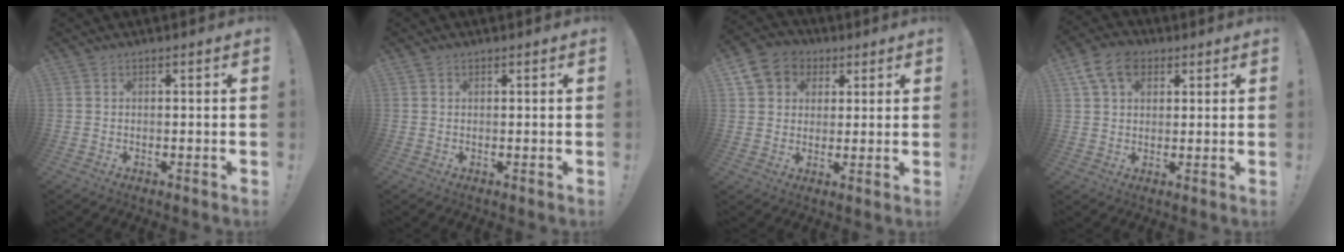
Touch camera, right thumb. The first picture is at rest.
{"total": 0.6, "force": [0.4, 0.5, 0.1], "torque": [0.003, -0.001, 0.007]}
{"total": 8.9, "force": [3.2, 7.8, 2.7], "torque": [-0.036, -0.015, 0.068]}
{"total": 10.4, "force": [4.7, 7.3, 5.7], "torque": [-0.093, -0.004, 0.091]}